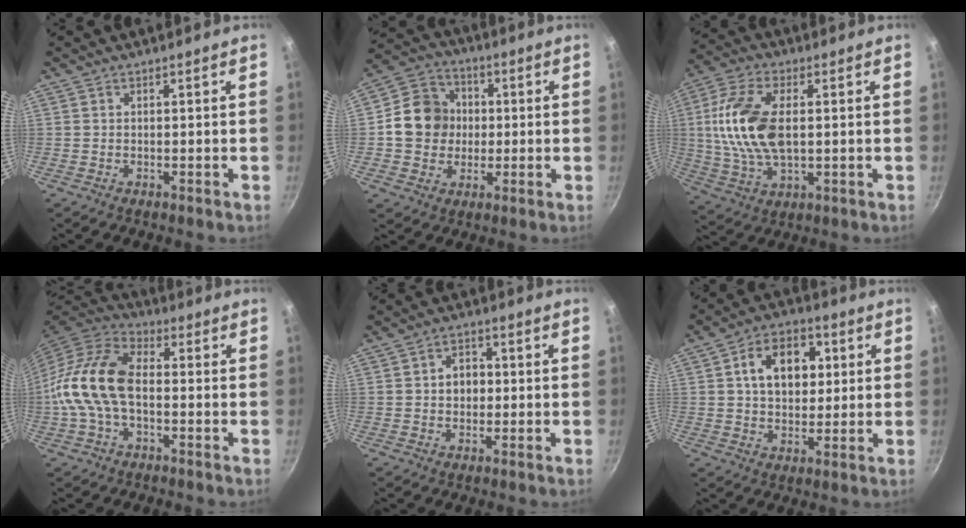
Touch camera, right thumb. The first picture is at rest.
{"total": 11.9, "force": [0.2, 10.7, 5.3], "torque": [-0.060, 0.019, -0.011]}
{"total": 15.6, "force": [1.6, 8.5, 13.0], "torque": [-0.254, 0.003, 0.026]}
{"total": 15.4, "force": [-1.6, 9.2, 12.2], "torque": [-0.233, 0.039, -0.045]}
{"total": 4.9, "force": [0.2, 3.9, 2.9], "torque": [-0.020, 0.010, -0.002]}
{"total": 12.7, "force": [3.0, 8.9, 8.5], "torque": [-0.098, 0.009, 0.038]}